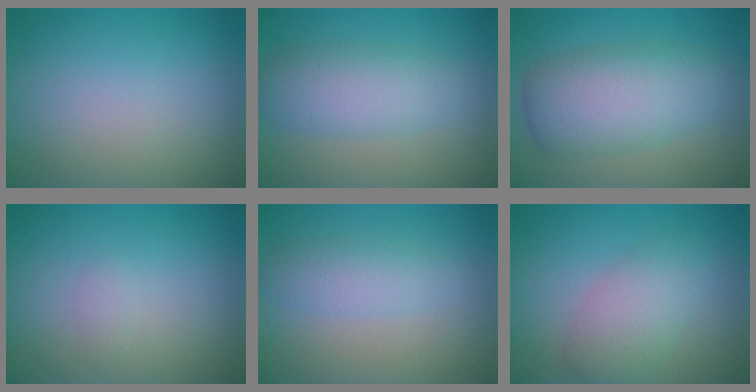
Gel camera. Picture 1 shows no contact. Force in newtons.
{"total": 4.4, "press": 4.4, "slide": 0.1}
{"total": 6.7, "press": 6.7, "slide": 0.0}
{"total": 0.7, "press": 0.7, "slide": 0.0}
{"total": 2.4, "press": 2.4, "slide": 0.0}
{"total": 3.7, "press": 3.7, "slide": 0.1}